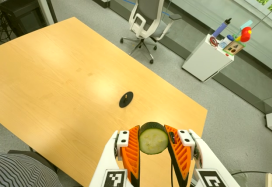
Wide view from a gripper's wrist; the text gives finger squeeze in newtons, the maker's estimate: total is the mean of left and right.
{"total": 10.6, "left": 10.0, "right": 11.2}